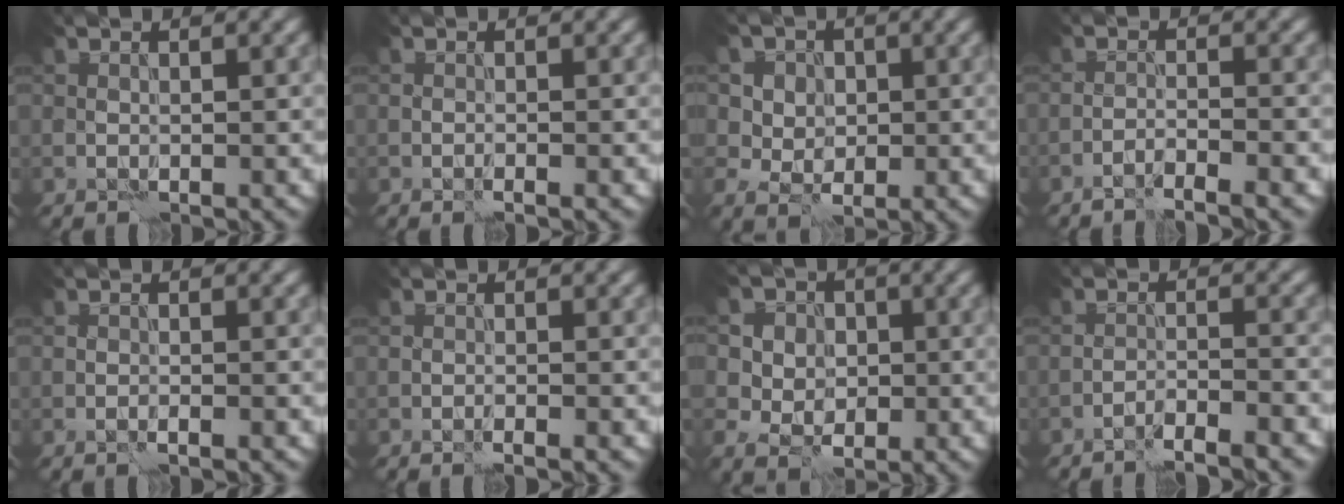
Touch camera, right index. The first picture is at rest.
{"total": 0.7, "force": [-0.6, -0.2, 0.4], "torque": [-0.009, 0.002, -0.012]}
{"total": 5.6, "force": [2.4, 4.5, 2.3], "torque": [-0.044, 0.010, 0.025]}
{"total": 2.5, "force": [-2.2, -0.4, 1.2], "torque": [-0.024, 0.008, -0.044]}
{"total": 0.7, "force": [-0.6, -0.1, 0.4], "torque": [-0.009, 0.003, -0.012]}
{"total": 1.0, "force": [-0.8, -0.3, 0.5], "torque": [-0.009, 0.001, -0.016]}
{"total": 6.2, "force": [1.6, 5.5, 2.5], "torque": [-0.040, 0.024, 0.005]}
{"total": 3.3, "force": [-3.0, -0.3, 1.4], "torque": [-0.021, 0.010, -0.055]}